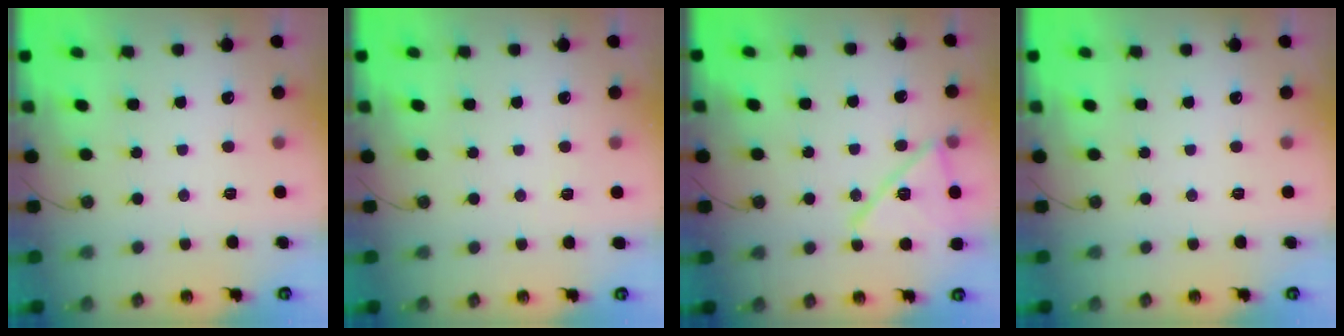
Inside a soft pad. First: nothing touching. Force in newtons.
{"total": 2.5, "press": 1.8, "slide": 1.7}
{"total": 15.2, "press": 15.1, "slide": 1.8}
{"total": 0.0}